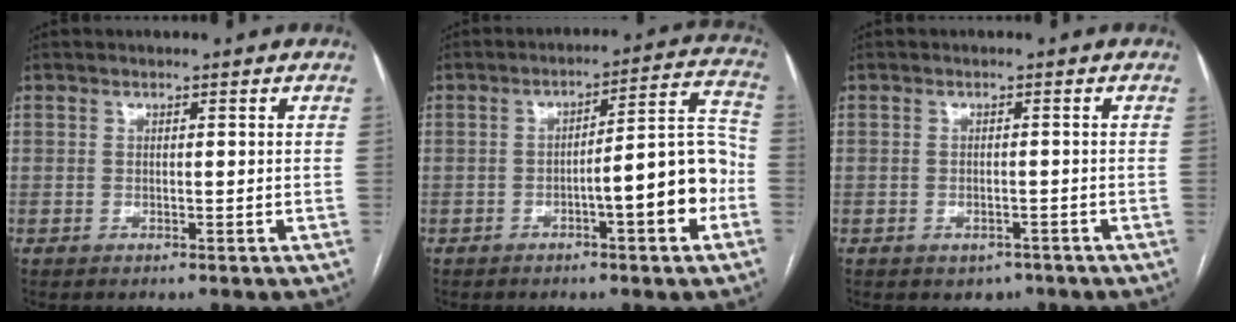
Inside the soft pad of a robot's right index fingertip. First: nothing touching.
{"total": 11.0, "force": [-3.6, 1.5, 10.3], "torque": [-0.133, 0.030, -0.050]}
{"total": 2.2, "force": [-1.3, 1.6, 0.7], "torque": [-0.005, 0.003, -0.009]}